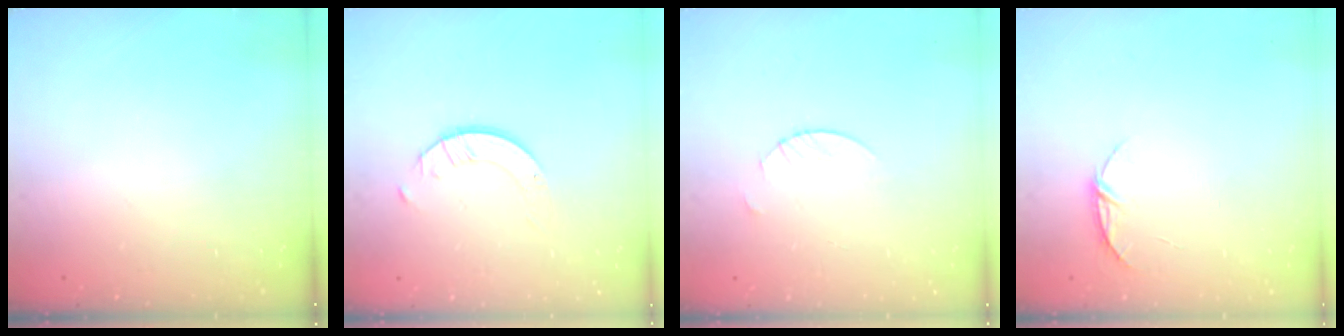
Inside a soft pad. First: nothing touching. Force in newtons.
{"total": 2.0, "press": 2.0, "slide": 0.2}
{"total": 1.8, "press": 1.8, "slide": 0.2}
{"total": 5.4, "press": 5.4, "slide": 0.6}